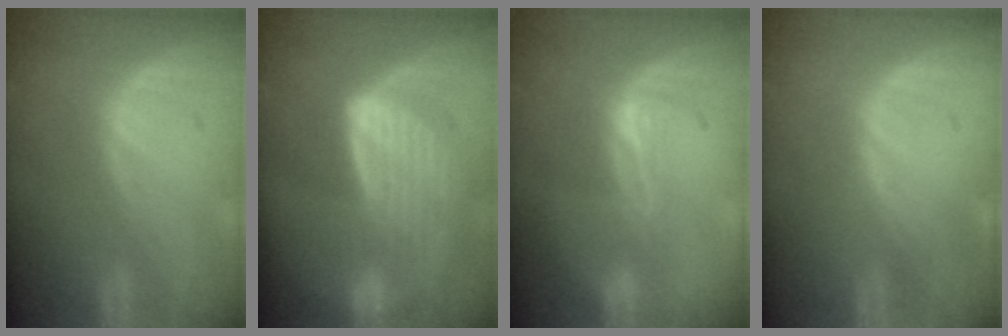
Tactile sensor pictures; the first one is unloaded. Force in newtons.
{"total": 7.6, "press": 7.2, "slide": 2.2}
{"total": 2.7, "press": 2.3, "slide": 1.5}
{"total": 0.0}